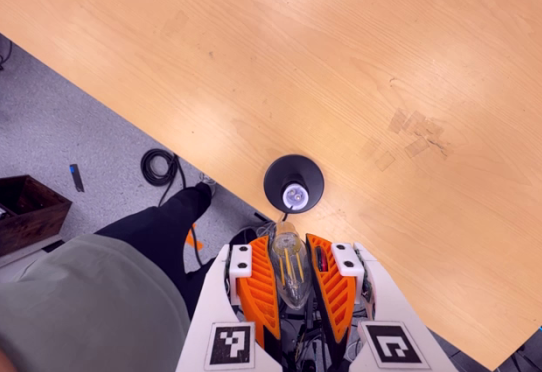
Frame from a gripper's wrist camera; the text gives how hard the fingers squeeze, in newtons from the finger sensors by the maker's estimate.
{"total": 20.6, "left": 22.3, "right": 18.9}